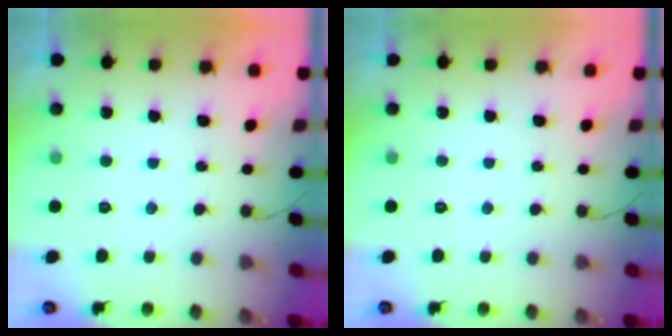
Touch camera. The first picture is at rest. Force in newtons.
{"total": 0.0}